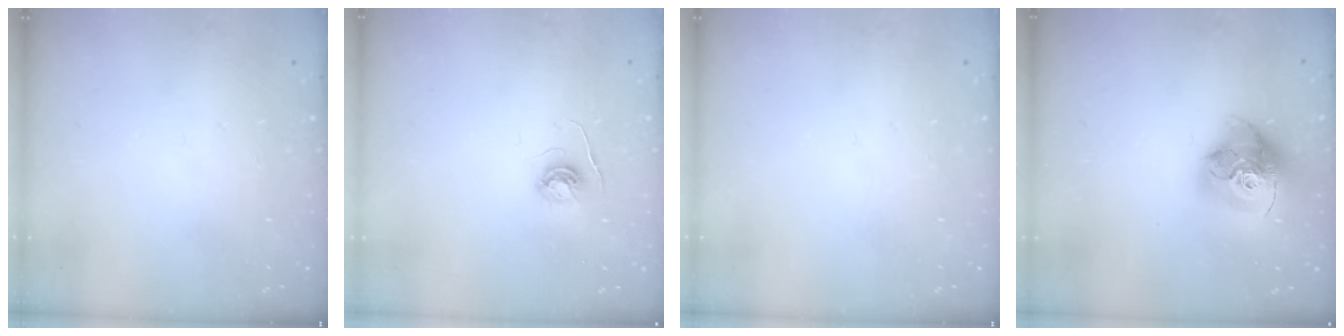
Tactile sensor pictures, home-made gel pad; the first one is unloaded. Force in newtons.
{"total": 4.0, "press": 4.0, "slide": 0.4}
{"total": 0.0}
{"total": 18.4, "press": 18.3, "slide": 2.0}